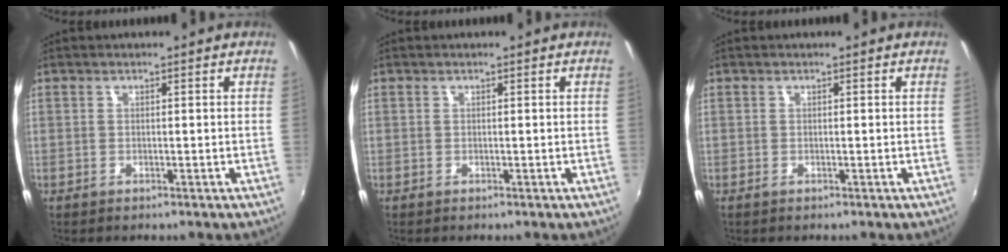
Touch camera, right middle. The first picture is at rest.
{"total": 0.0}
{"total": 0.0}